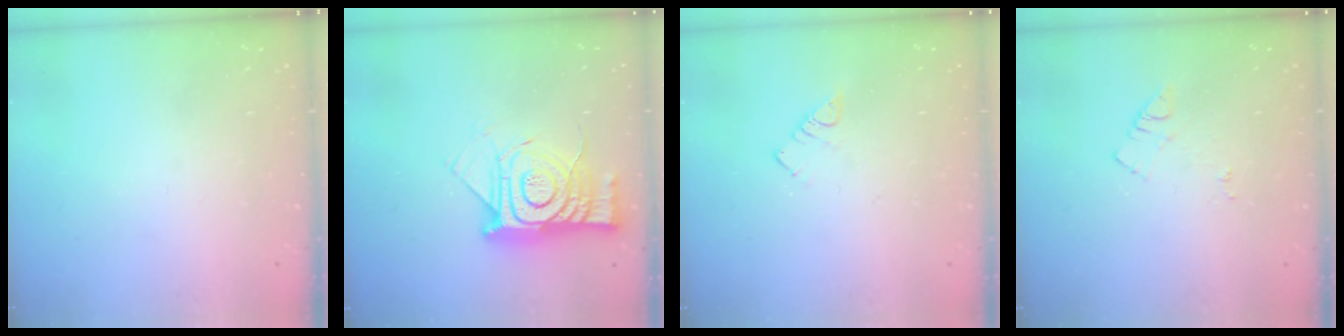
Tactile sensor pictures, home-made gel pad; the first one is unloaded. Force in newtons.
{"total": 16.7, "press": 16.6, "slide": 1.8}
{"total": 3.1, "press": 3.1, "slide": 0.3}
{"total": 6.2, "press": 6.2, "slide": 0.8}